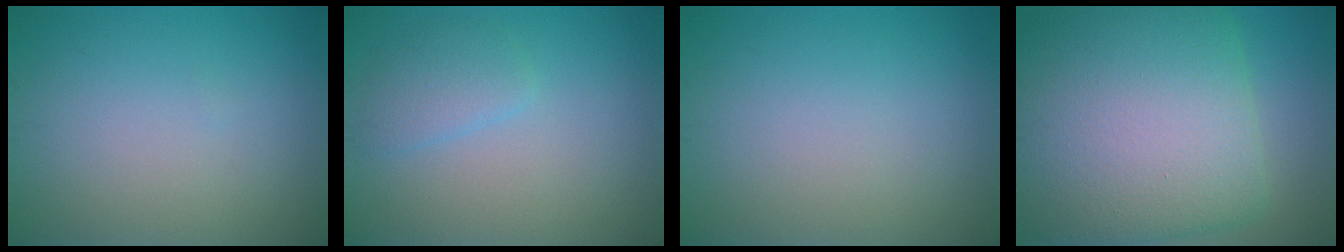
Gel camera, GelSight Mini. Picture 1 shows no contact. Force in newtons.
{"total": 2.2, "press": 2.1, "slide": 0.2}
{"total": 0.0}
{"total": 15.3, "press": 15.3, "slide": 0.6}